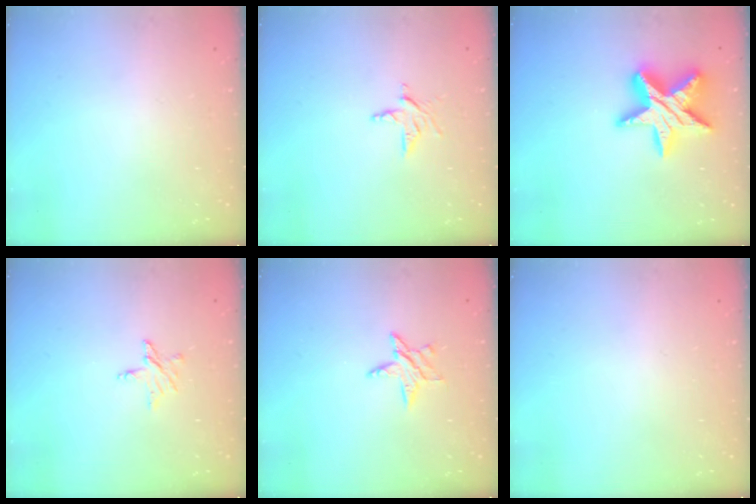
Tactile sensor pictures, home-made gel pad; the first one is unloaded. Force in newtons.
{"total": 5.6, "press": 5.5, "slide": 0.5}
{"total": 17.3, "press": 17.2, "slide": 1.5}
{"total": 5.1, "press": 5.1, "slide": 0.6}
{"total": 5.7, "press": 5.7, "slide": 0.6}
{"total": 0.0}